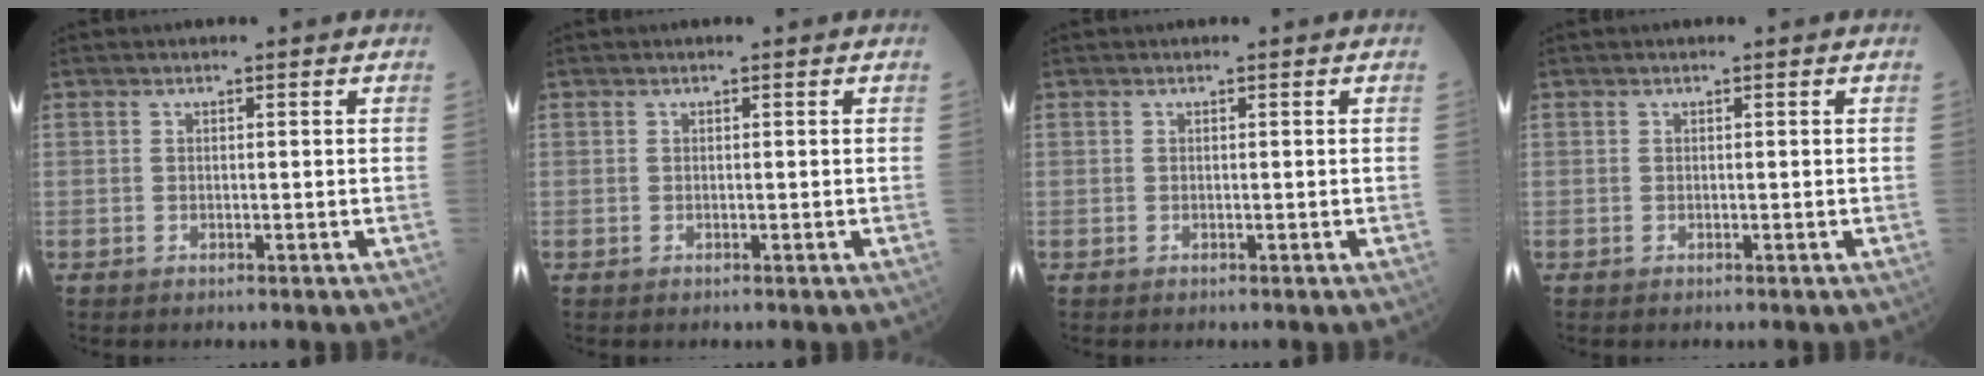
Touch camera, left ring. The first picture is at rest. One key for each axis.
{"total": 0.0}
{"total": 0.0}
{"total": 0.0}